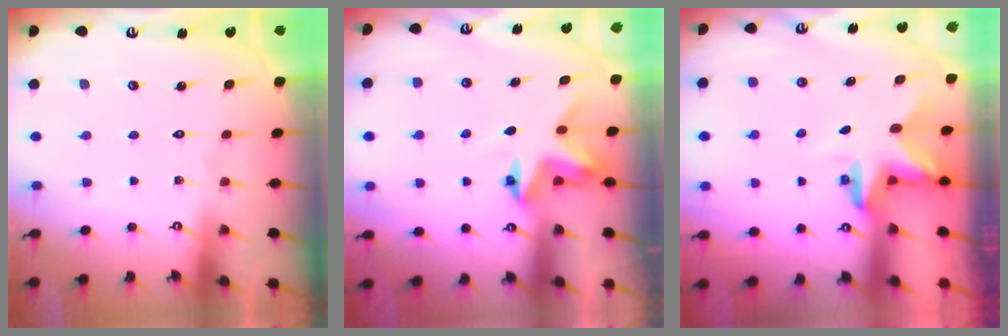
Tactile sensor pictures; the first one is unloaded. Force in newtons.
{"total": 4.0, "press": 4.0, "slide": 0.5}
{"total": 2.9, "press": 2.9, "slide": 0.2}